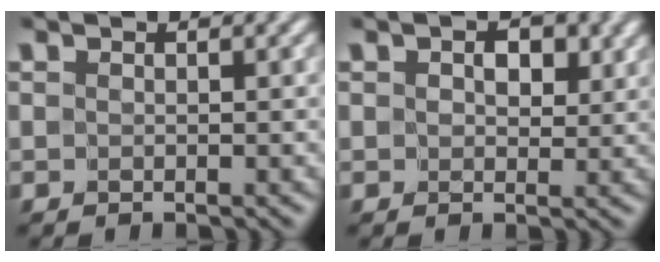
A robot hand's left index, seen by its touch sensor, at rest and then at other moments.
{"total": 2.3, "force": [0.7, 1.5, 1.6], "torque": [-0.022, -0.002, 0.009]}